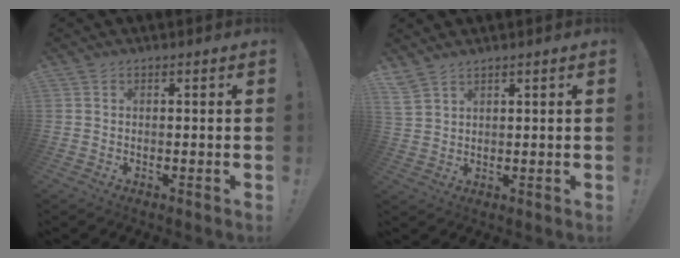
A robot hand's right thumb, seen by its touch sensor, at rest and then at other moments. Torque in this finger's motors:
{"motor_torque": [0.64, 0.99, 0.17, 0.16, 0.06]}